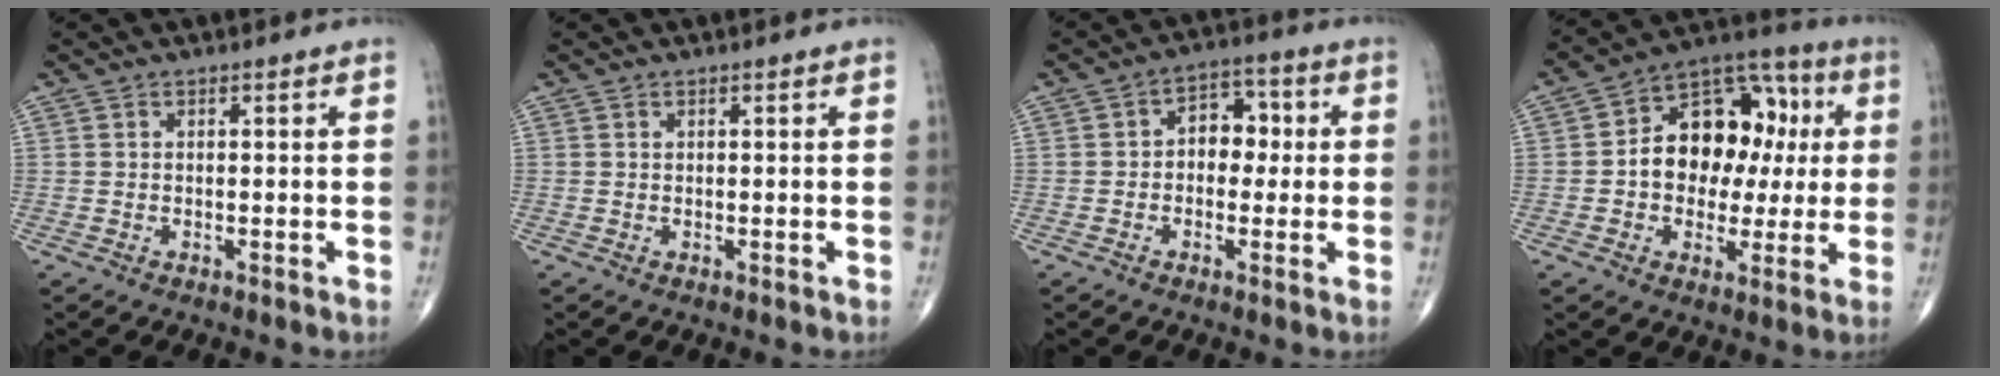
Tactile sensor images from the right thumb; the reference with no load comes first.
{"total": 0.0}
{"total": 6.7, "force": [0.1, 4.9, 4.6], "torque": [-0.029, 0.023, -0.009]}
{"total": 17.2, "force": [1.3, 12.2, 12.1], "torque": [-0.125, 0.037, 0.012]}